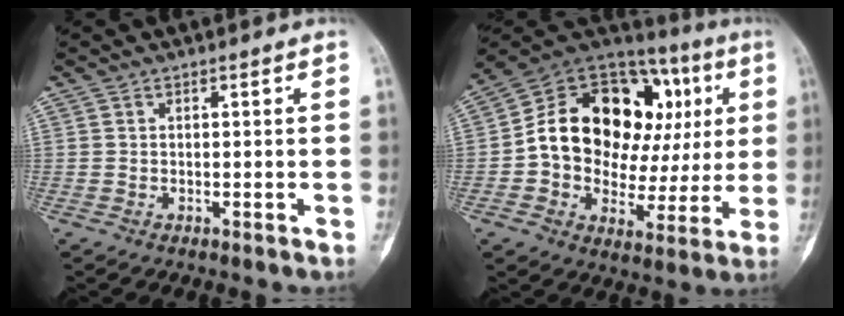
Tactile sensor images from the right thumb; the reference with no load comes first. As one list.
[{"total": 27.4, "force": [4.9, 17.7, 20.4], "torque": [-0.270, 0.048, 0.081]}]